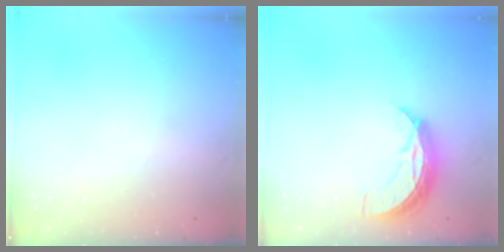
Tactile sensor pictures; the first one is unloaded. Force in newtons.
{"total": 8.4, "press": 8.4, "slide": 0.4}